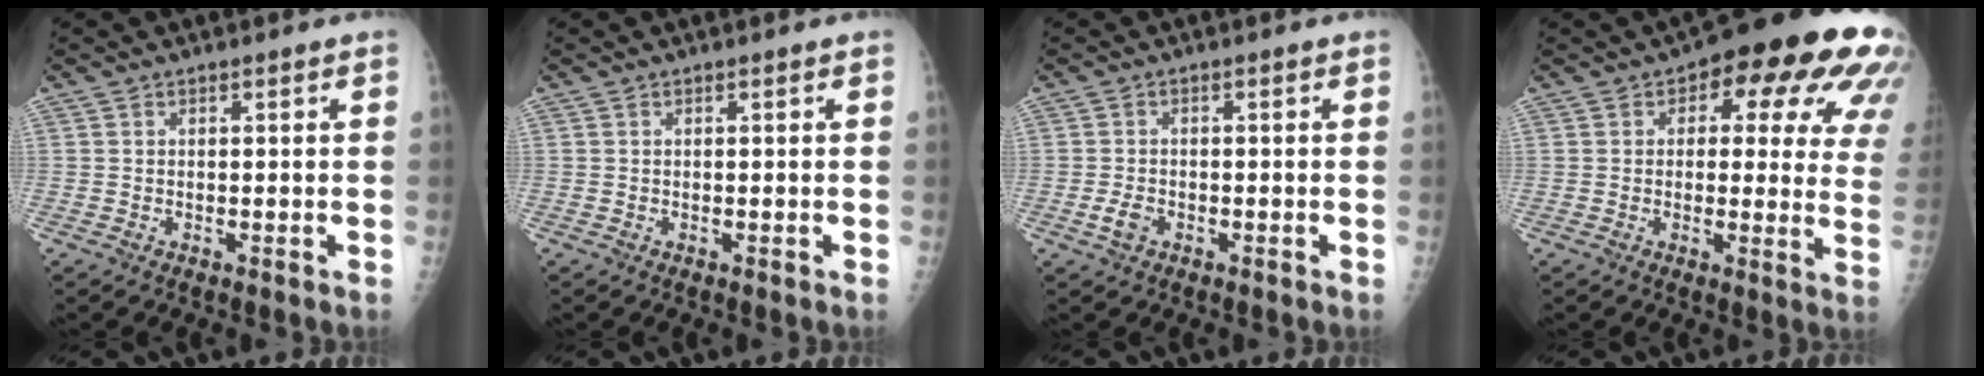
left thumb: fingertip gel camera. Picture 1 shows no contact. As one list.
[{"total": 0.0}, {"total": 2.6, "force": [-1.2, 1.7, 1.6], "torque": [-0.030, 0.004, -0.022]}, {"total": 20.0, "force": [8.9, 8.9, 15.6], "torque": [-0.145, -0.013, 0.096]}]